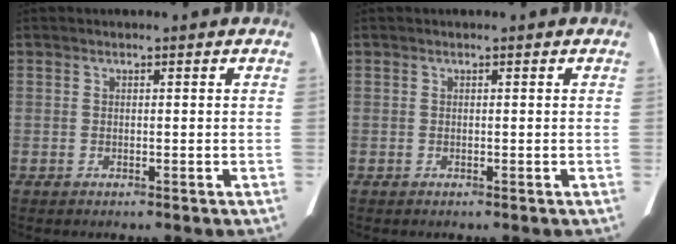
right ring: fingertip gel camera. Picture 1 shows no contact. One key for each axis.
{"total": 0.0}